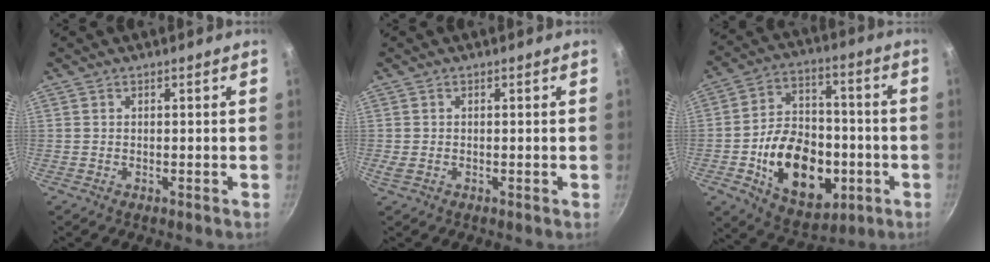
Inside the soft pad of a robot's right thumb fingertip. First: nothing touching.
{"total": 1.0, "force": [-0.1, 0.5, 0.8], "torque": [-0.019, -0.001, -0.001]}
{"total": 20.8, "force": [-5.1, 14.1, 14.4], "torque": [-0.193, 0.033, -0.071]}